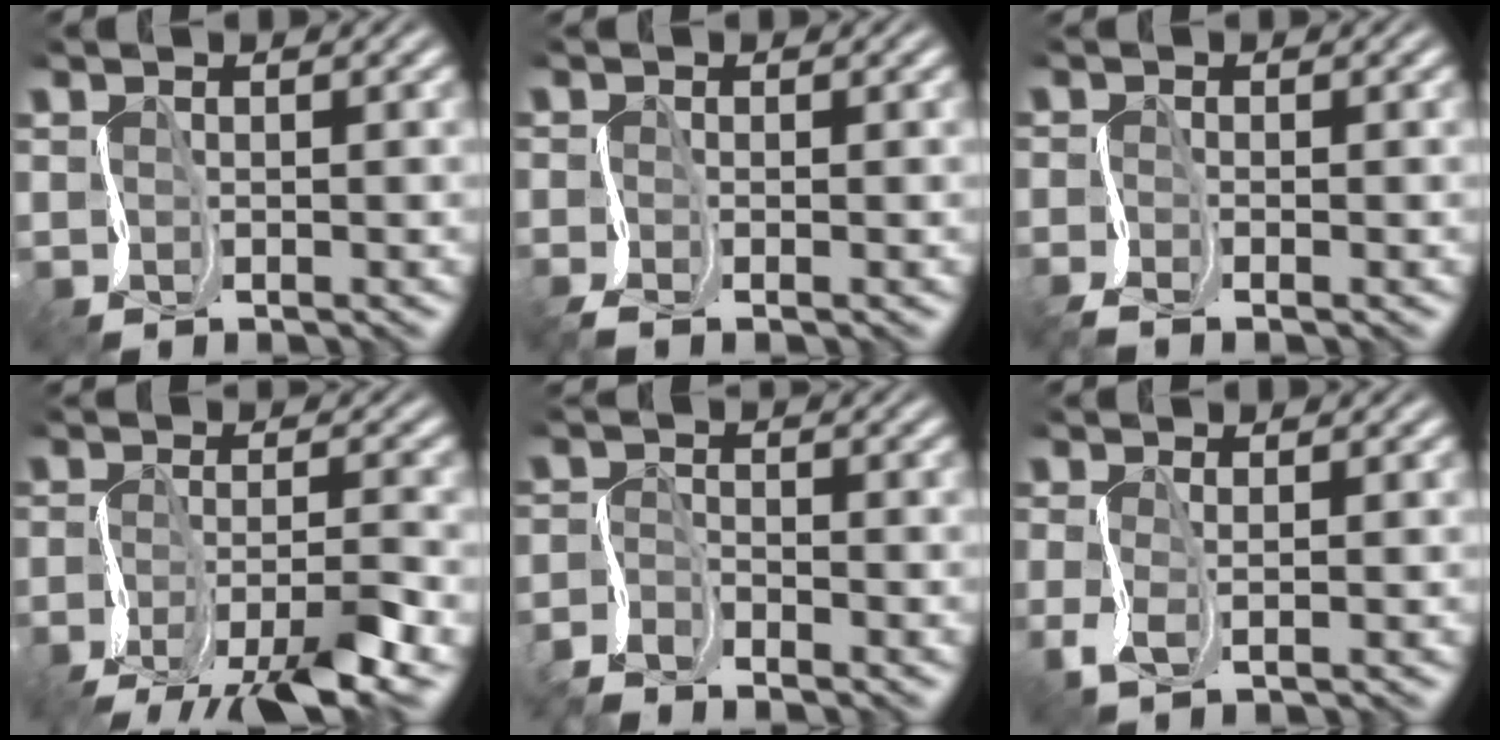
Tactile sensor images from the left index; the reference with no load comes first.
{"total": 1.5, "force": [-1.3, -0.1, 0.9], "torque": [-0.024, -0.003, -0.035]}
{"total": 1.8, "force": [-1.6, 0.0, 1.0], "torque": [-0.025, -0.006, -0.041]}
{"total": 6.8, "force": [-4.7, 1.2, 4.7], "torque": [-0.076, 0.000, -0.092]}
{"total": 3.3, "force": [-3.1, 0.6, 0.7], "torque": [-0.019, -0.002, -0.075]}
{"total": 1.4, "force": [-0.2, 0.2, 1.4], "torque": [-0.041, -0.001, -0.010]}